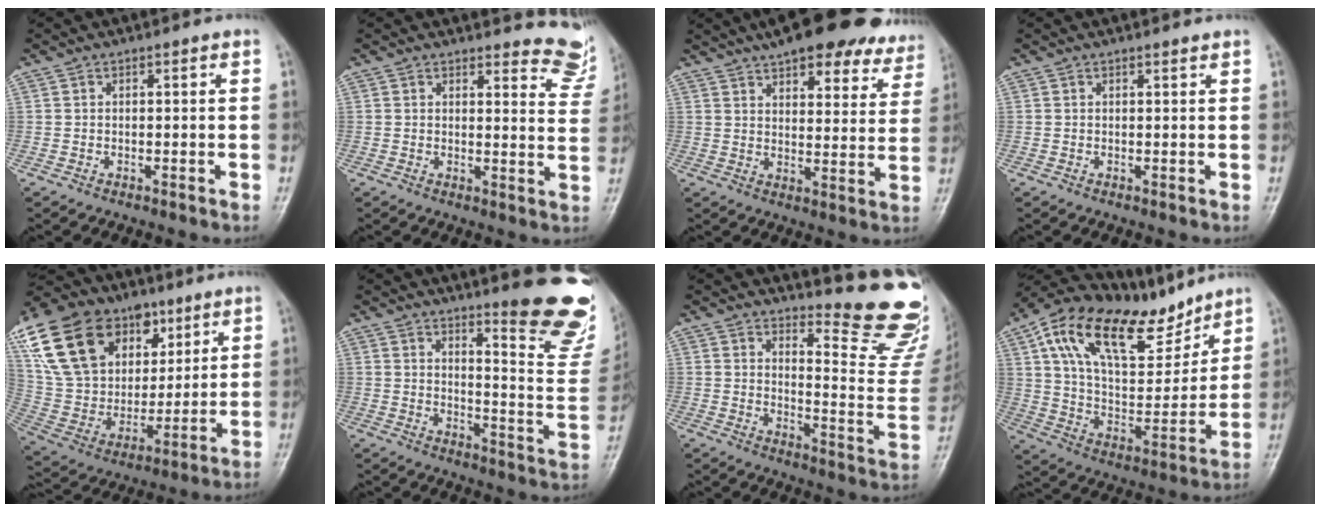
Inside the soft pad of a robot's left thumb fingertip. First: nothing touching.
{"total": 9.7, "force": [9.3, 2.6, 1.4], "torque": [0.024, -0.084, 0.075]}
{"total": 22.1, "force": [17.3, 7.9, 11.3], "torque": [-0.124, -0.040, 0.211]}
{"total": 0.8, "force": [0.8, 0.0, 0.3], "torque": [-0.002, -0.001, 0.012]}
{"total": 26.5, "force": [12.6, 18.0, 14.9], "torque": [-0.267, -0.001, 0.234]}
{"total": 17.9, "force": [13.0, 3.3, 11.9], "torque": [-0.111, -0.119, 0.162]}
{"total": 15.8, "force": [14.6, 2.0, 5.8], "torque": [-0.045, -0.188, 0.172]}
{"total": 24.3, "force": [15.1, 10.9, 15.7], "torque": [-0.228, -0.034, 0.265]}